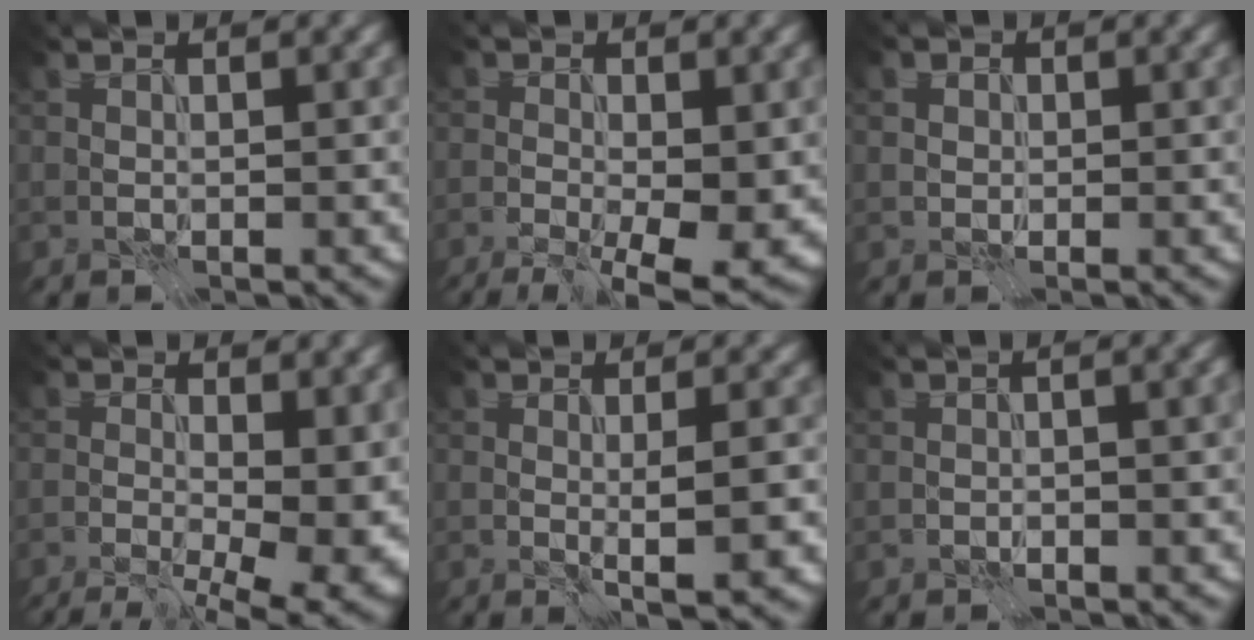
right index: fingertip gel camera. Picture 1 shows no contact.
{"total": 6.9, "force": [-2.0, 2.5, 6.2], "torque": [-0.090, -0.013, -0.028]}
{"total": 0.8, "force": [0.1, 0.8, 0.1], "torque": [0.001, 0.000, 0.003]}
{"total": 11.3, "force": [-1.1, 5.1, 10.0], "torque": [-0.098, -0.013, 0.000]}
{"total": 3.1, "force": [-0.8, 0.6, 3.0], "torque": [-0.038, 0.000, -0.011]}
{"total": 4.6, "force": [0.6, 2.2, 3.9], "torque": [-0.012, 0.034, -0.015]}